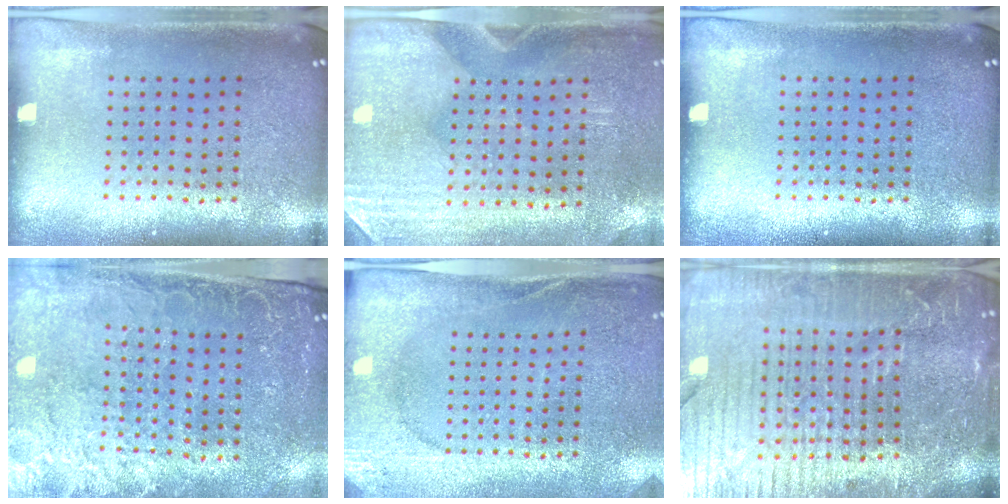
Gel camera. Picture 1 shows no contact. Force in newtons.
{"total": 2.9, "press": 2.5, "slide": 1.5}
{"total": 0.0}
{"total": 3.0, "press": 2.8, "slide": 1.1}
{"total": 2.6, "press": 2.5, "slide": 0.6}
{"total": 6.3, "press": 5.6, "slide": 2.9}